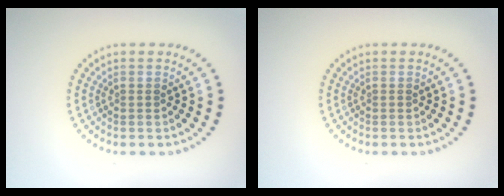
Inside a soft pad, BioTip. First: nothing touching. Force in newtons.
{"total": 0.0}